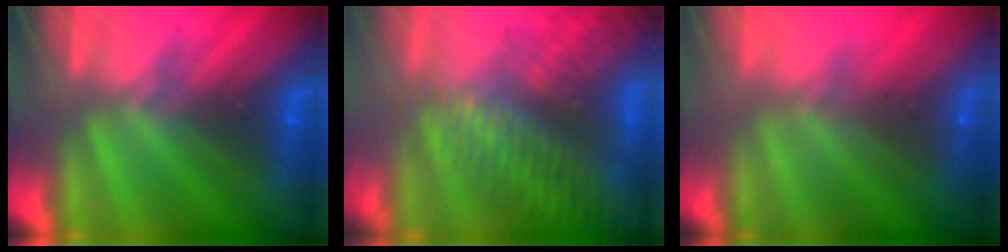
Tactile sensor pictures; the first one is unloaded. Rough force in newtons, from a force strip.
{"total": 9.8}
{"total": 9.1}